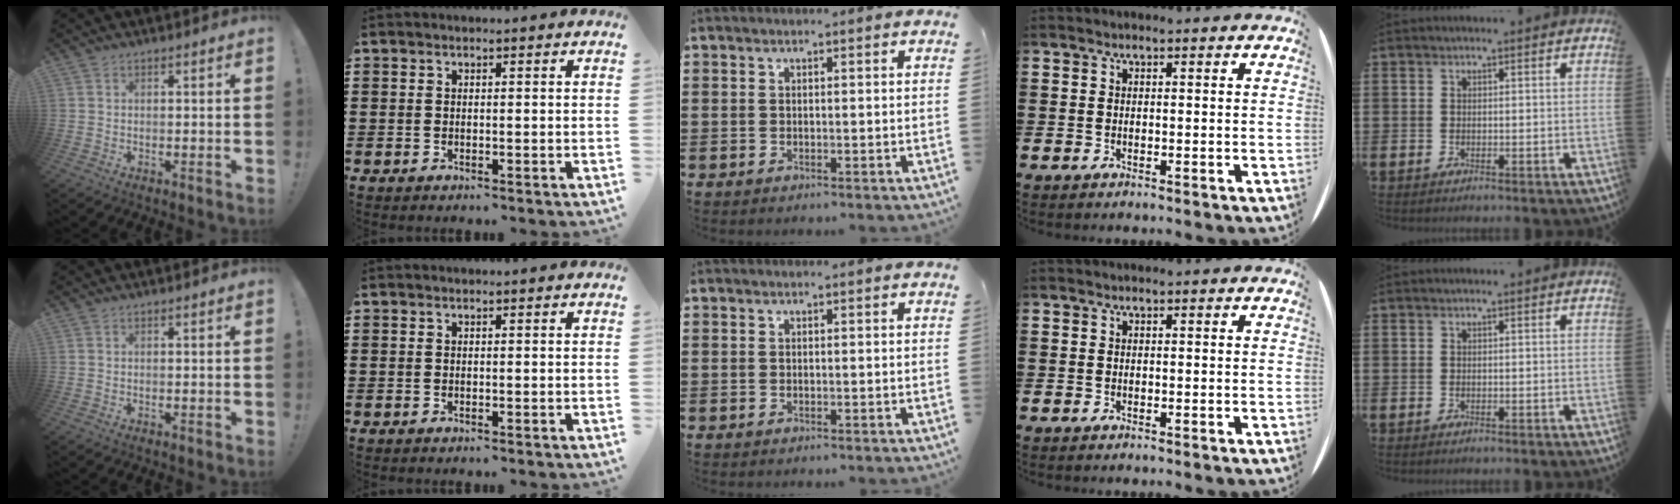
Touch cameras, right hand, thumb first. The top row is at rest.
{}